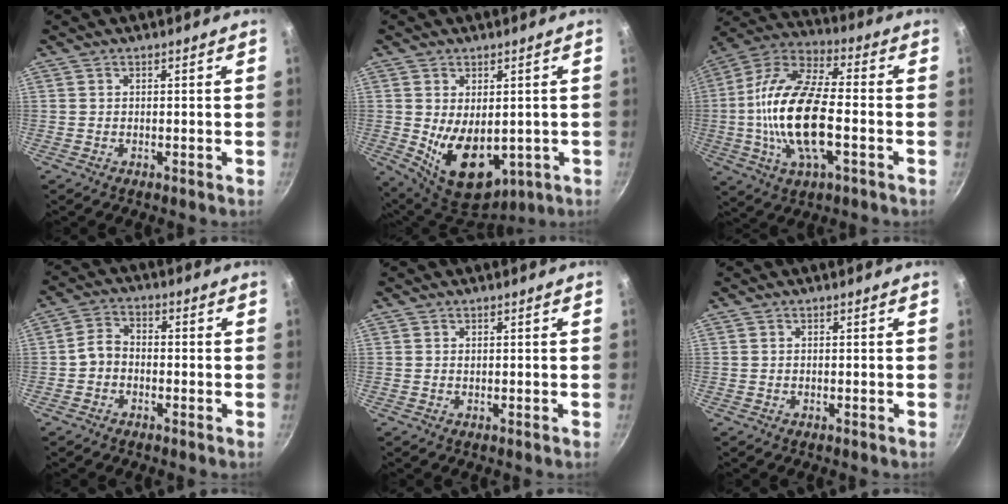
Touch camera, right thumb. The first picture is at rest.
{"total": 13.2, "force": [-1.9, 7.9, 10.4], "torque": [-0.151, -0.015, 0.001]}
{"total": 20.2, "force": [-2.8, 8.5, 18.1], "torque": [-0.363, 0.025, -0.051]}
{"total": 4.8, "force": [-1.3, 3.8, 2.7], "torque": [-0.038, 0.023, -0.033]}
{"total": 0.7, "force": [0.3, 0.5, 0.3], "torque": [0.001, -0.002, 0.005]}
{"total": 0.0}